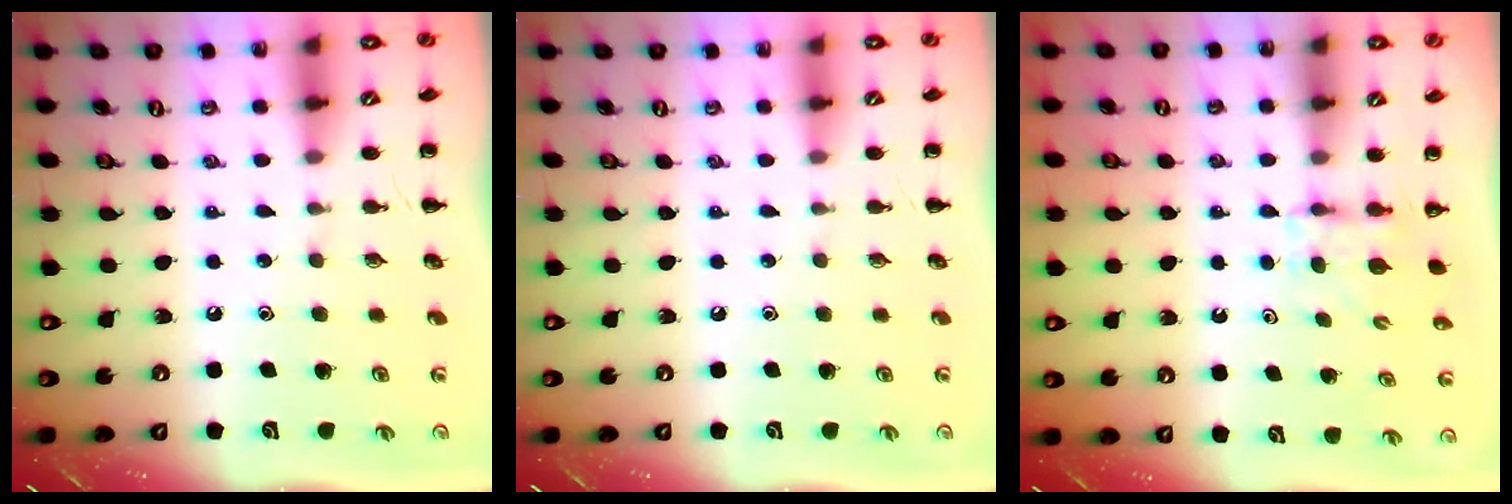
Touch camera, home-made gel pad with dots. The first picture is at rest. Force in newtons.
{"total": 0.0}
{"total": 3.6, "press": 3.3, "slide": 1.3}